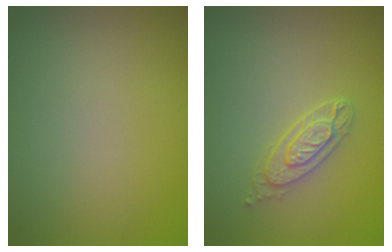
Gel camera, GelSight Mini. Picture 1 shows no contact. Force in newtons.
{"total": 2.6, "press": 2.4, "slide": 1.1}